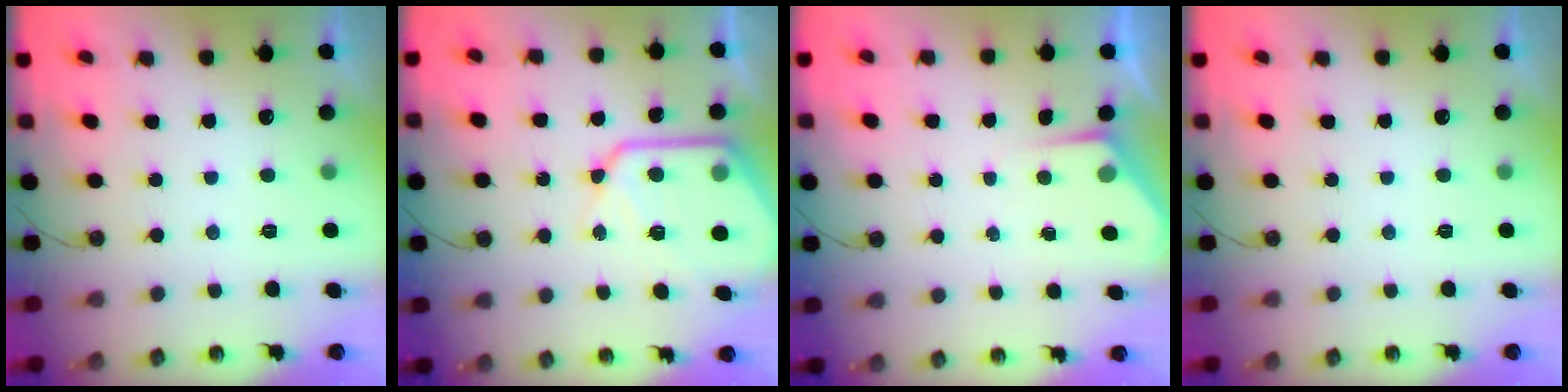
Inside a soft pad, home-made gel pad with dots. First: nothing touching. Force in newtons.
{"total": 16.8, "press": 16.7, "slide": 1.9}
{"total": 2.9, "press": 2.8, "slide": 0.5}
{"total": 0.0}